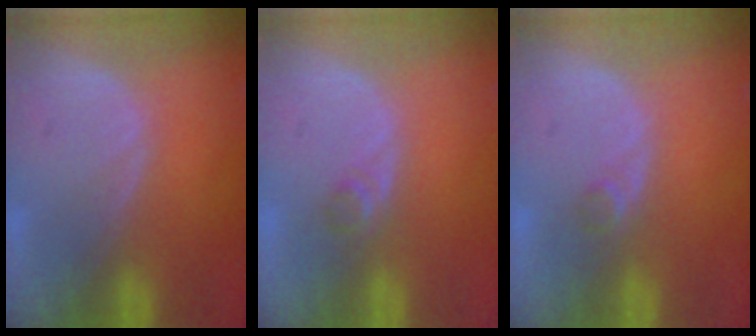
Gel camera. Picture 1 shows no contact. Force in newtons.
{"total": 1.6, "press": 1.4, "slide": 0.8}
{"total": 1.3, "press": 1.1, "slide": 0.7}